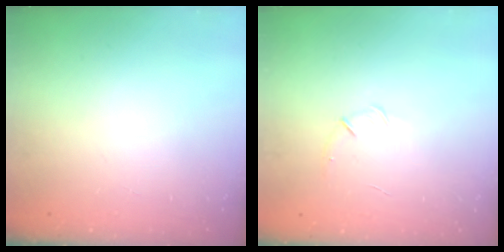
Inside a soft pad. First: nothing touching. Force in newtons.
{"total": 5.6, "press": 5.4, "slide": 1.6}